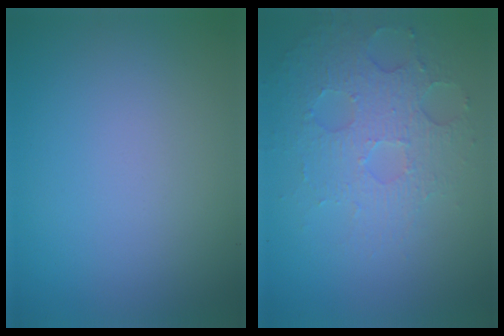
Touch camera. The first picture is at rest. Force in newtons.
{"total": 4.3, "press": 3.0, "slide": 3.1}